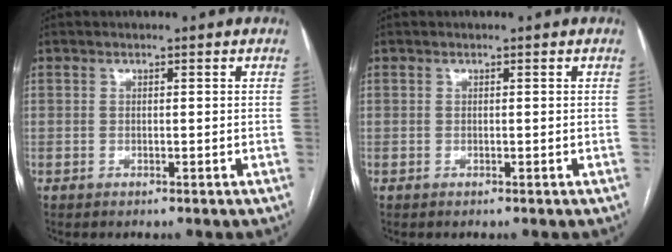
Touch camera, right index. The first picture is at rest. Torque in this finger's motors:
{"motor_torque": [0.00, 0.00, 0.00, 0.00]}